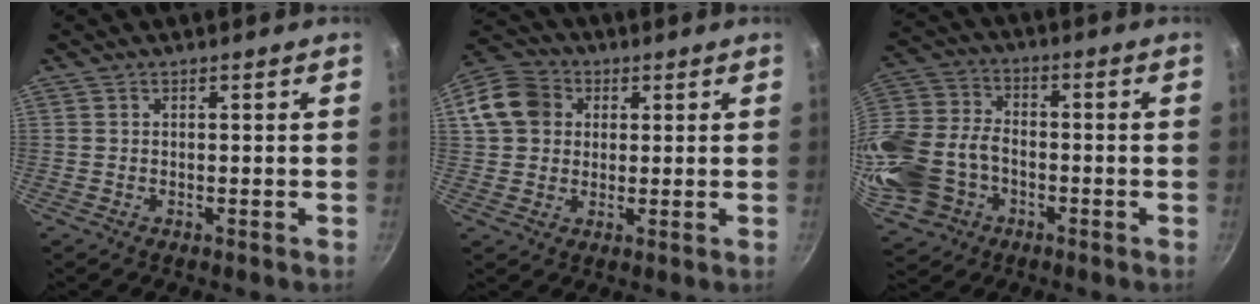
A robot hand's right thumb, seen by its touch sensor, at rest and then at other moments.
{"total": 10.5, "force": [2.3, 8.9, 5.0], "torque": [-0.068, 0.017, 0.028]}
{"total": 21.4, "force": [-6.3, 16.2, 12.4], "torque": [-0.296, 0.041, -0.118]}